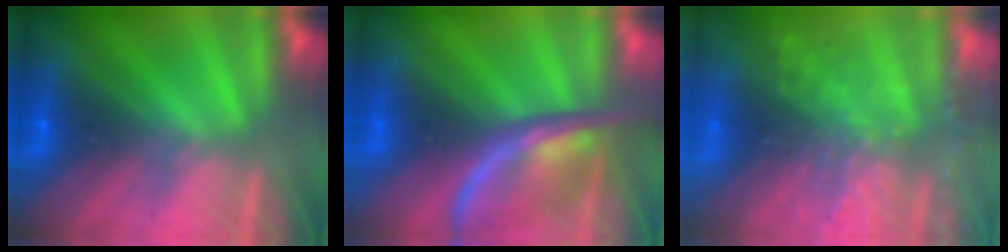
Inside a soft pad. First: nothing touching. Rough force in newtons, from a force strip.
{"total": 2.5}
{"total": 9.1}